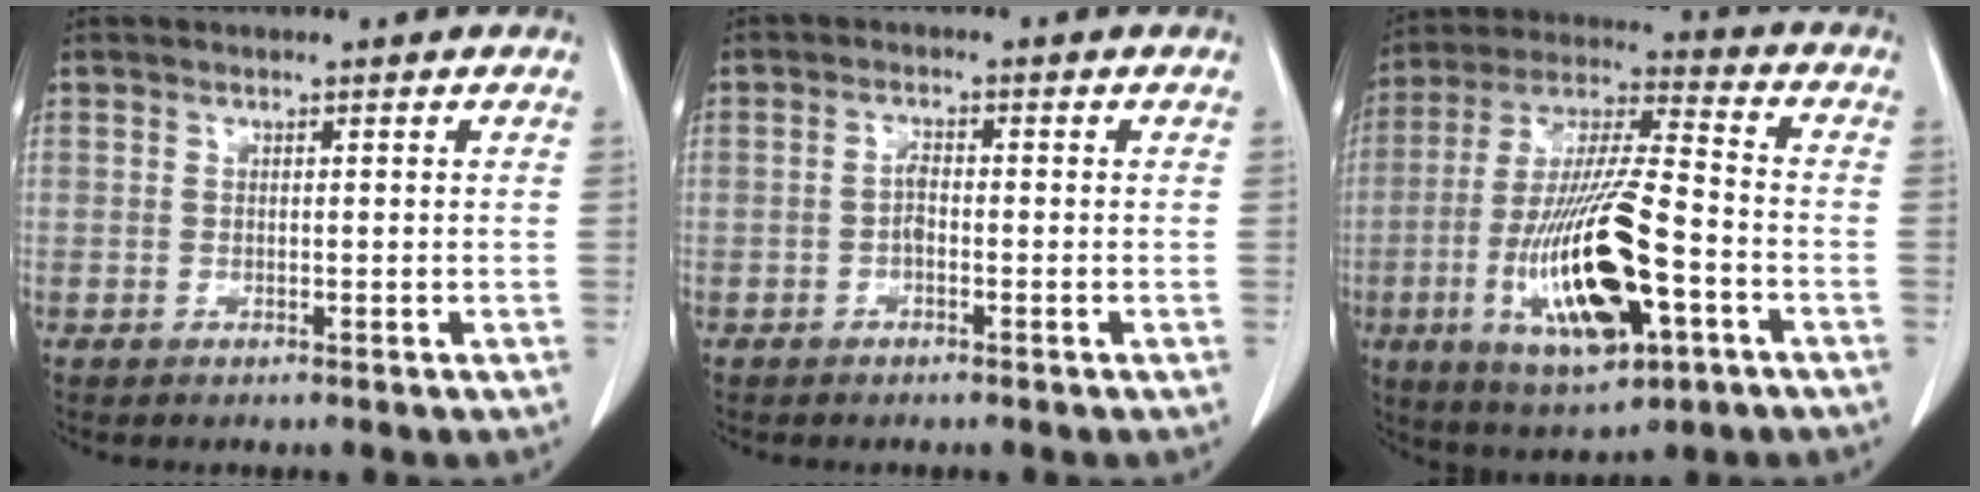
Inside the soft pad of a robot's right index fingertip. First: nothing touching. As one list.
[{"total": 1.7, "force": [-0.6, 0.7, 1.4], "torque": [-0.025, 0.005, -0.012]}, {"total": 19.2, "force": [-6.0, 4.4, 17.7], "torque": [-0.359, -0.016, -0.099]}]